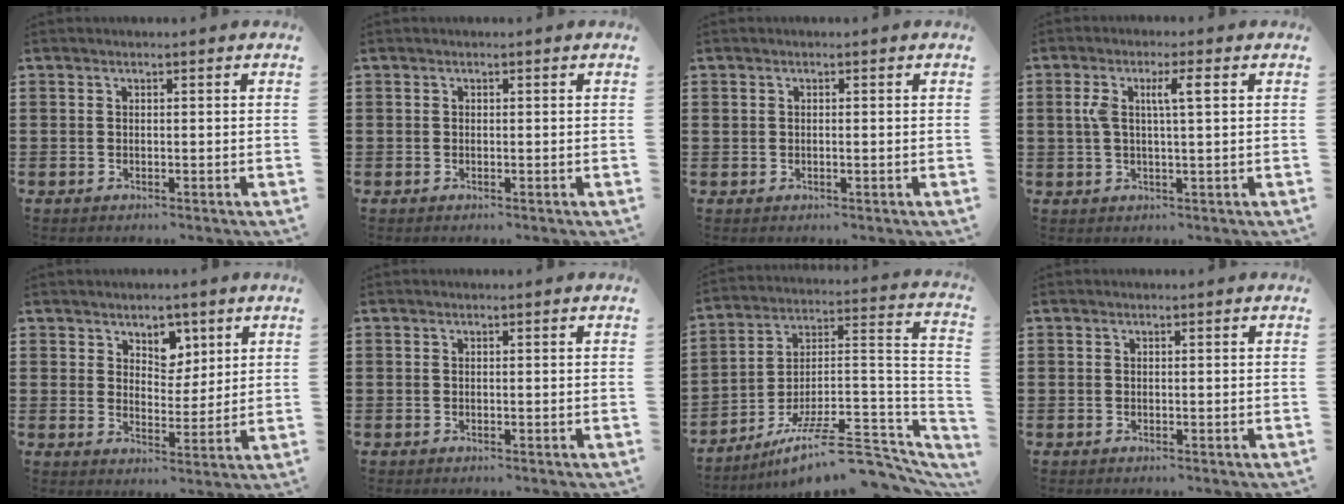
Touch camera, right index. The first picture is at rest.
{"total": 0.0}
{"total": 0.5, "force": [-0.1, 0.2, 0.5], "torque": [-0.010, 0.000, -0.002]}
{"total": 4.7, "force": [1.0, 0.7, 4.5], "torque": [-0.096, 0.001, 0.010]}
{"total": 4.6, "force": [3.1, 3.2, 0.9], "torque": [-0.022, 0.000, 0.053]}
{"total": 0.0}
{"total": 12.2, "force": [-9.1, 3.1, 7.5], "torque": [-0.119, 0.026, -0.164]}
{"total": 0.0}